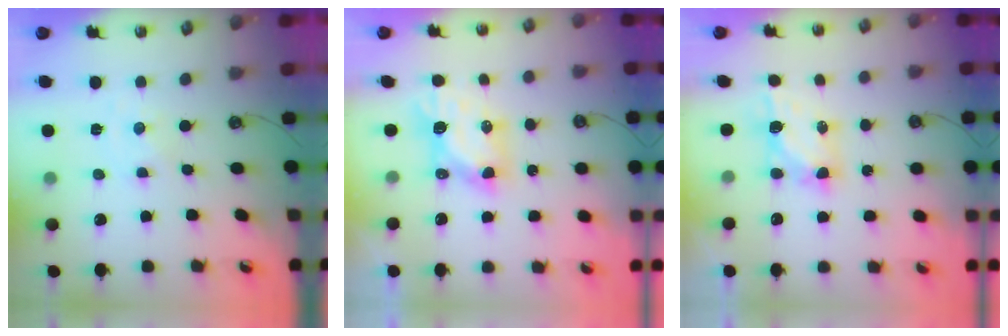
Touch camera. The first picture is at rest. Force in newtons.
{"total": 6.9, "press": 6.9, "slide": 0.6}
{"total": 6.3, "press": 6.3, "slide": 0.4}